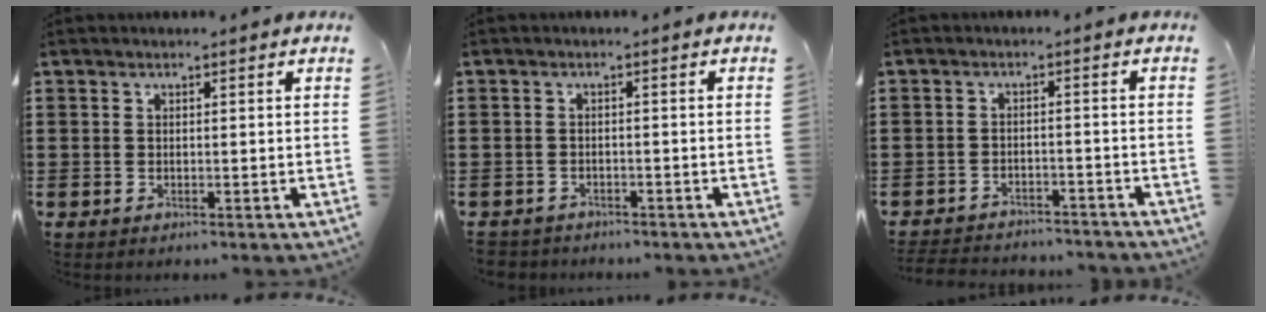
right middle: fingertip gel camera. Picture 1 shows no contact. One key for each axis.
{"total": 1.5, "fx": -1.5, "fy": 0.3, "fz": -0.2, "tx": -0.002, "ty": 0.000, "tz": -0.034}
{"total": 3.0, "fx": -3.0, "fy": 0.2, "fz": 0.0, "tx": -0.005, "ty": 0.000, "tz": -0.064}